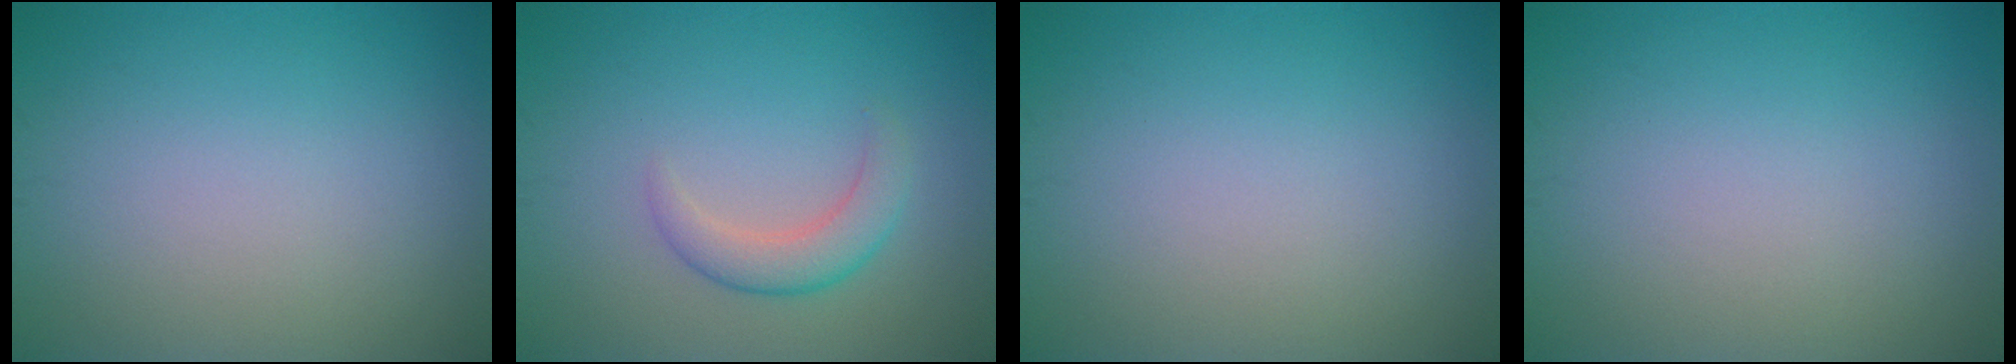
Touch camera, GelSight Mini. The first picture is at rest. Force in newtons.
{"total": 2.1, "press": 2.0, "slide": 0.2}
{"total": 0.0}
{"total": 0.0}